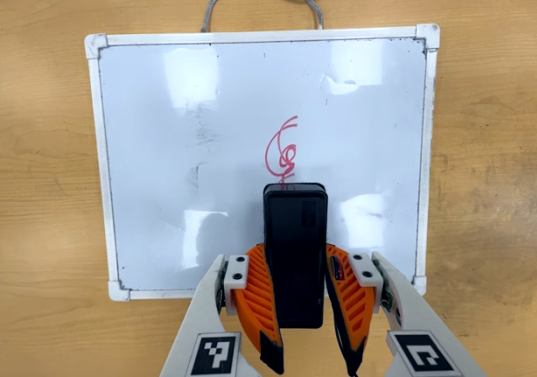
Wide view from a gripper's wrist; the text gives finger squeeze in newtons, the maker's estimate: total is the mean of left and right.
{"total": 9.8, "left": 7.3, "right": 12.3}